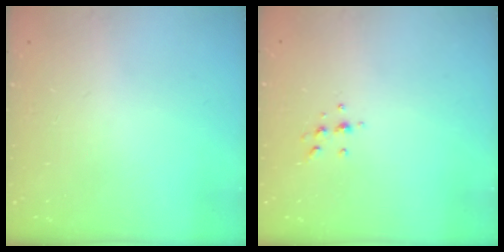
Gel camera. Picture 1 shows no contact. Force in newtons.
{"total": 5.4, "press": 5.4, "slide": 0.7}